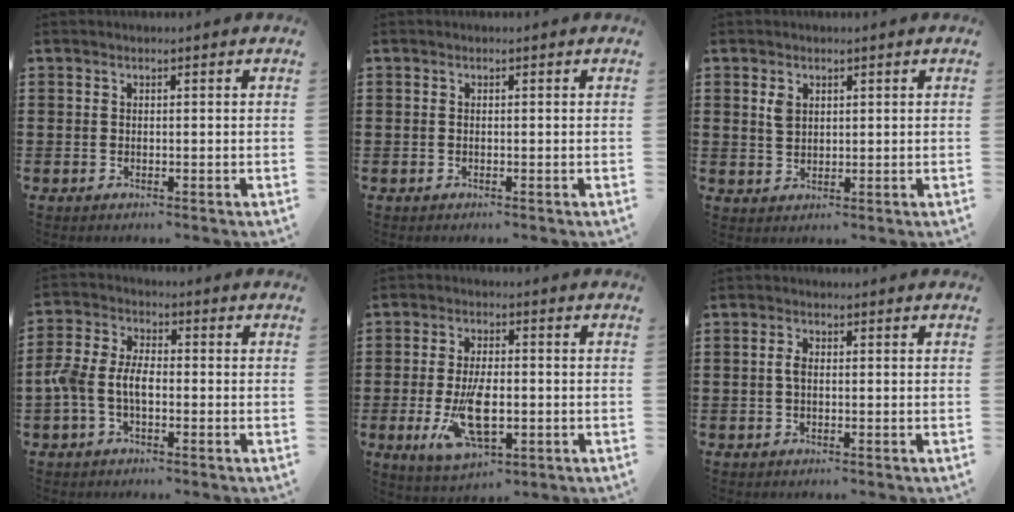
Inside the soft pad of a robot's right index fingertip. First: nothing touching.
{"total": 0.0}
{"total": 2.3, "force": [1.0, 1.4, 1.5], "torque": [-0.034, 0.003, 0.019]}
{"total": 5.8, "force": [-1.6, 3.3, 4.5], "torque": [-0.129, -0.007, -0.042]}
{"total": 9.5, "force": [-2.1, 4.2, 8.3], "torque": [-0.168, -0.015, -0.037]}
{"total": 1.8, "force": [-0.1, 0.9, 1.6], "torque": [-0.039, -0.001, -0.005]}